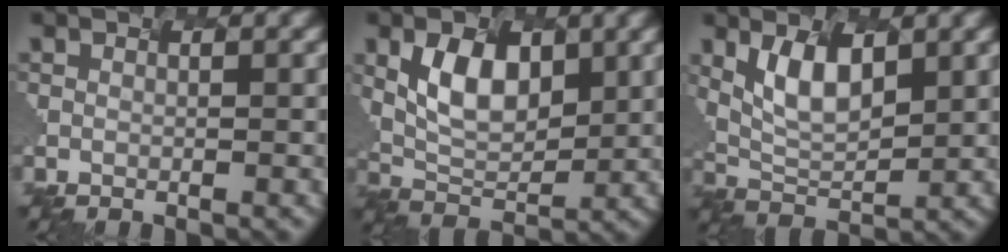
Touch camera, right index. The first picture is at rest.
{"total": 4.4, "force": [1.0, 2.7, 3.3], "torque": [-0.073, -0.004, 0.032]}
{"total": 3.8, "force": [1.3, 1.9, 3.1], "torque": [-0.074, -0.005, 0.041]}